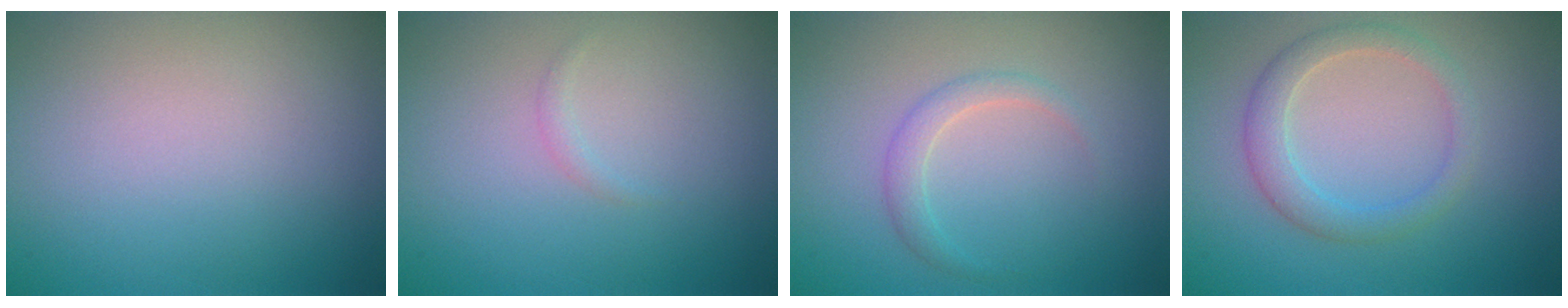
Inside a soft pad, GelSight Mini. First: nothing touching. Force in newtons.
{"total": 0.6, "press": 0.6, "slide": 0.1}
{"total": 1.6, "press": 1.6, "slide": 0.1}
{"total": 2.7, "press": 2.7, "slide": 0.1}